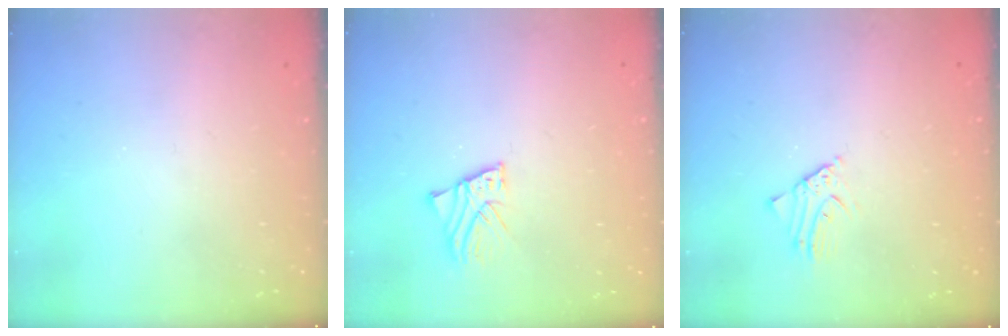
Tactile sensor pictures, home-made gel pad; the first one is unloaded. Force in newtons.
{"total": 2.4, "press": 2.4, "slide": 0.2}
{"total": 2.6, "press": 2.6, "slide": 0.2}